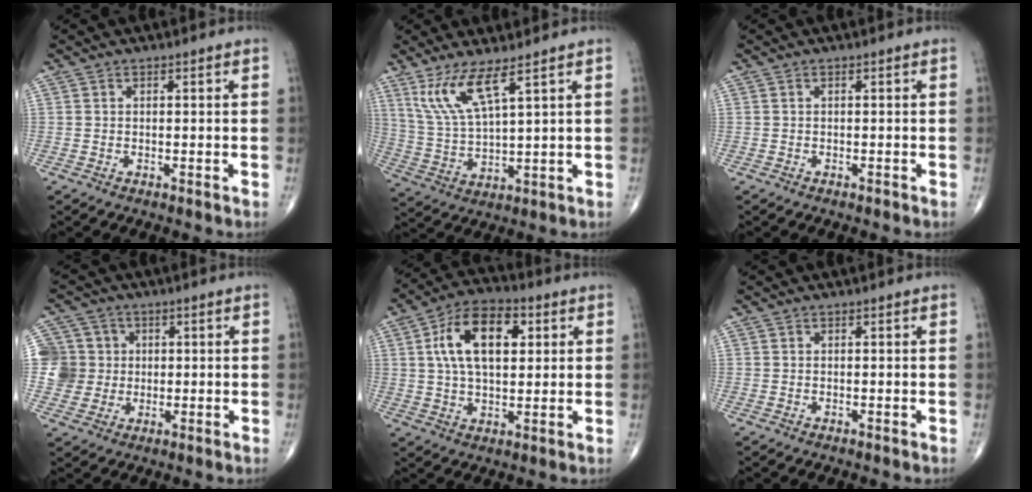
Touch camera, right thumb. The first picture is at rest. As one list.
[{"total": 9.0, "force": [5.5, 1.3, 7.0], "torque": [-0.155, -0.035, 0.122]}, {"total": 0.0}, {"total": 8.1, "force": [0.9, 8.0, 1.1], "torque": [0.010, 0.011, 0.017]}, {"total": 14.1, "force": [3.6, 7.8, 11.2], "torque": [-0.184, 0.009, 0.060]}, {"total": 0.0}]